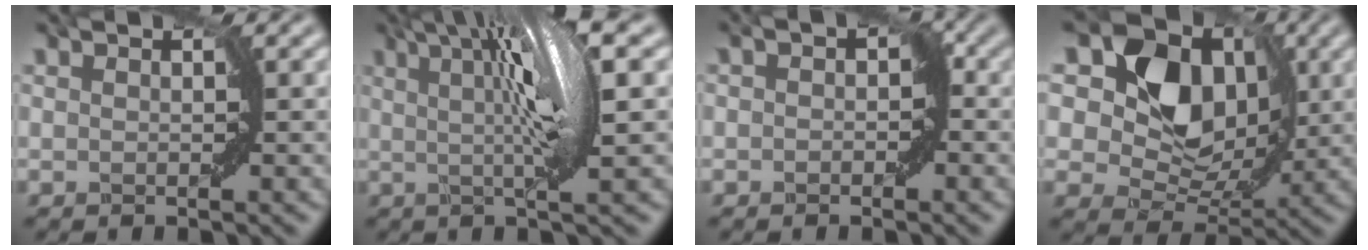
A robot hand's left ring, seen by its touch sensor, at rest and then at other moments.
{"total": 6.9, "force": [2.0, 1.0, 6.5], "torque": [-0.091, 0.007, 0.033]}
{"total": 1.6, "force": [-0.2, 1.0, 1.1], "torque": [-0.005, 0.003, -0.005]}
{"total": 10.3, "force": [3.1, 7.9, 5.8], "torque": [-0.096, 0.004, 0.047]}